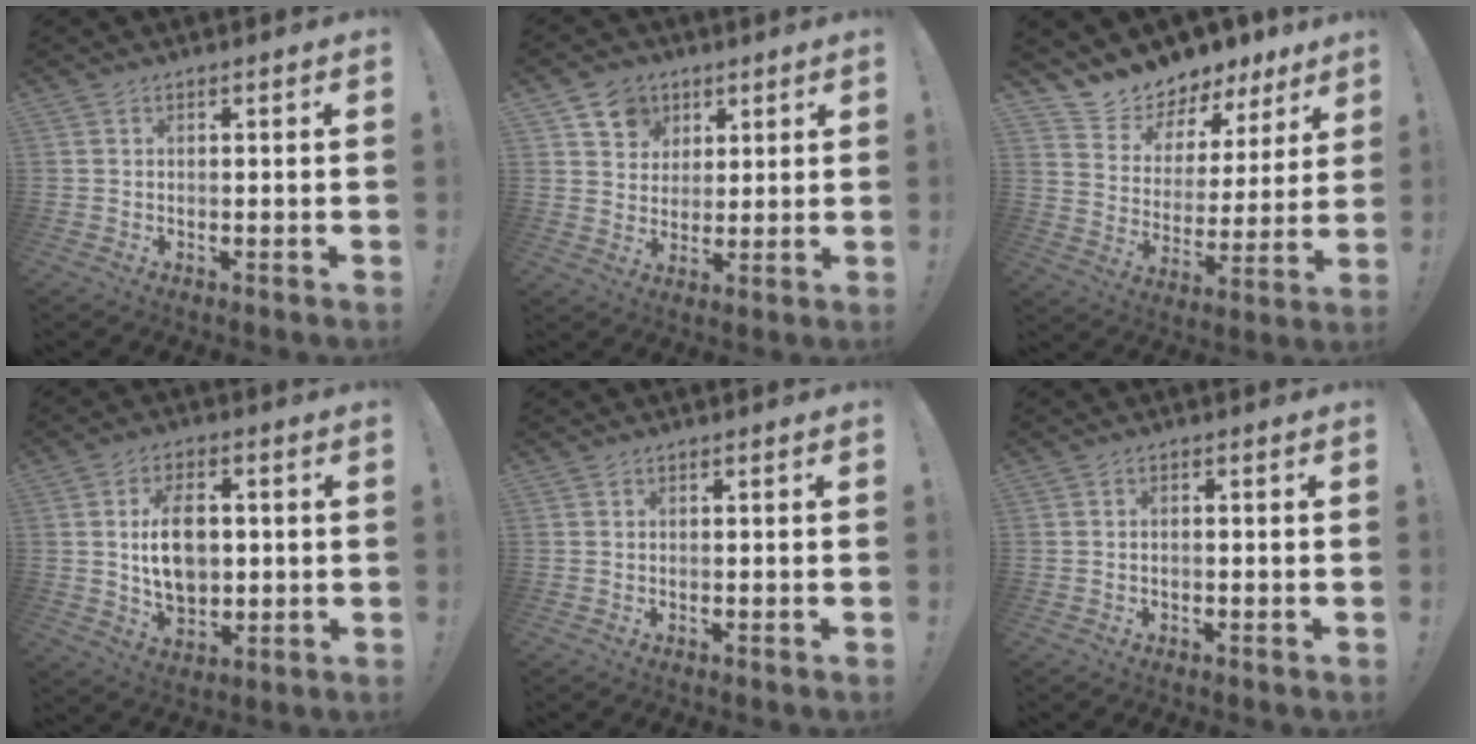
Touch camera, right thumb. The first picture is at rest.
{"total": 8.9, "force": [4.6, 7.4, 2.1], "torque": [-0.026, -0.028, 0.090]}
{"total": 9.4, "force": [8.5, 3.9, 0.6], "torque": [-0.025, -0.086, 0.152]}
{"total": 12.6, "force": [1.0, 8.5, 9.2], "torque": [-0.151, 0.002, 0.019]}
{"total": 0.0}
{"total": 0.9, "force": [-0.7, 0.2, 0.6], "torque": [-0.018, 0.004, -0.011]}